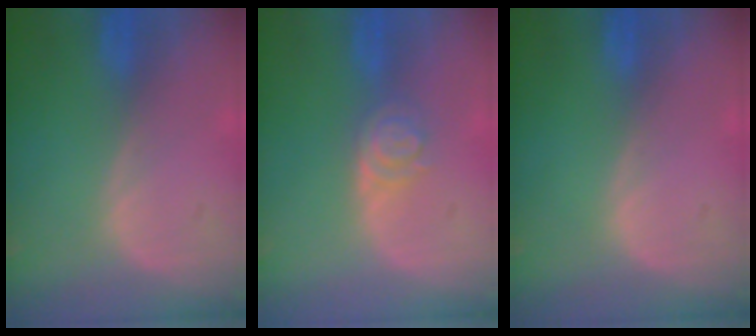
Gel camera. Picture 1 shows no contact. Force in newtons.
{"total": 4.0, "press": 3.6, "slide": 1.6}
{"total": 0.0}